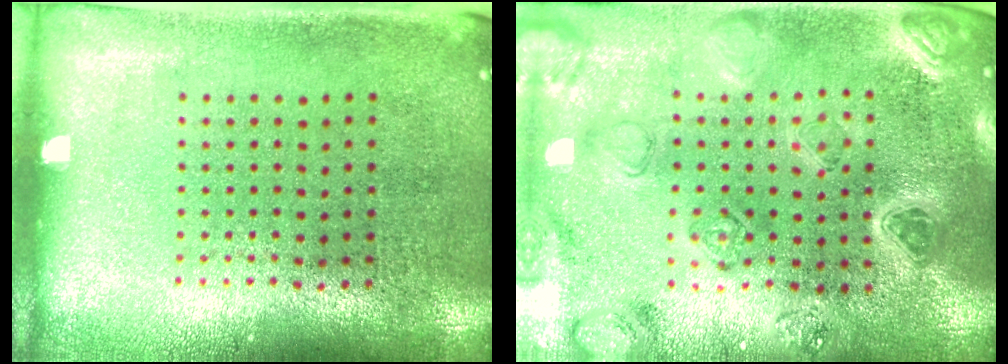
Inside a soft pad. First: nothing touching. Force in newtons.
{"total": 2.2, "press": 2.2, "slide": 0.2}